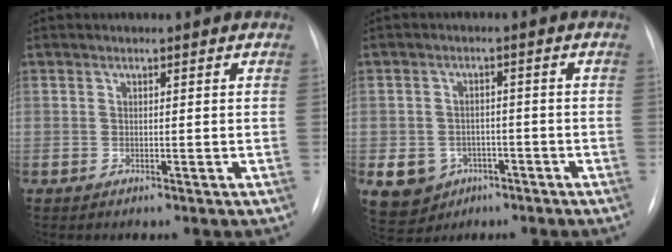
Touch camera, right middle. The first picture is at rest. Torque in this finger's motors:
{"motor_torque": [0.63, -0.68, 0.34, 0.05]}